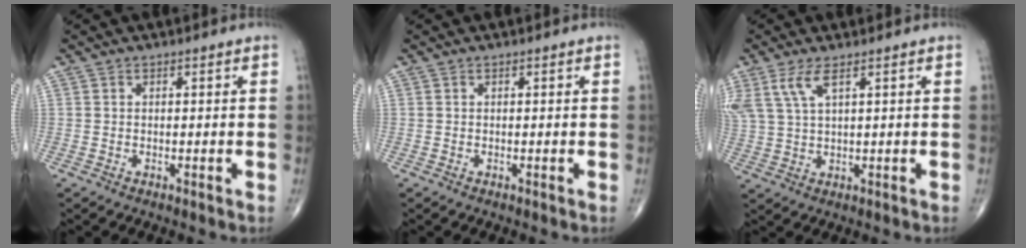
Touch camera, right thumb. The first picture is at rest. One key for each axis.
{"total": 0.0}
{"total": 5.9, "fx": 3.3, "fy": 1.7, "fz": 4.6, "tx": -0.119, "ty": -0.004, "tz": 0.075}